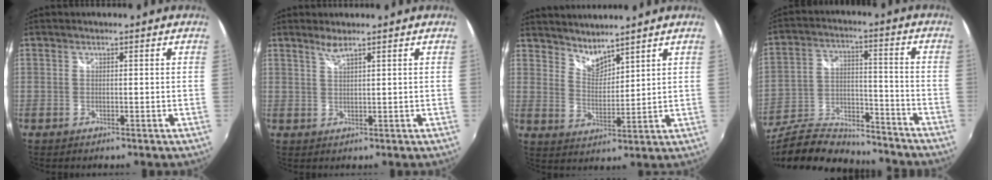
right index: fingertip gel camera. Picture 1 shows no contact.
{"total": 1.9, "force": [1.6, -0.2, 1.1], "torque": [-0.021, 0.000, 0.030]}
{"total": 5.5, "force": [5.2, 1.1, 1.6], "torque": [-0.020, -0.004, 0.096]}
{"total": 24.0, "force": [-19.9, 8.2, 10.7], "torque": [-0.223, -0.003, -0.307]}